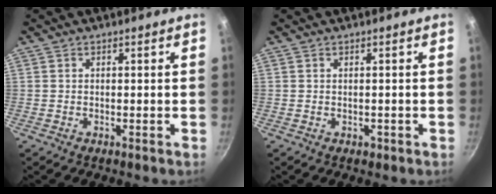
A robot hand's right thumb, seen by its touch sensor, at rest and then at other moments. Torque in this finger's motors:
{"motor_torque": [0.08, 0.06, 0.09, -0.23, -0.02]}